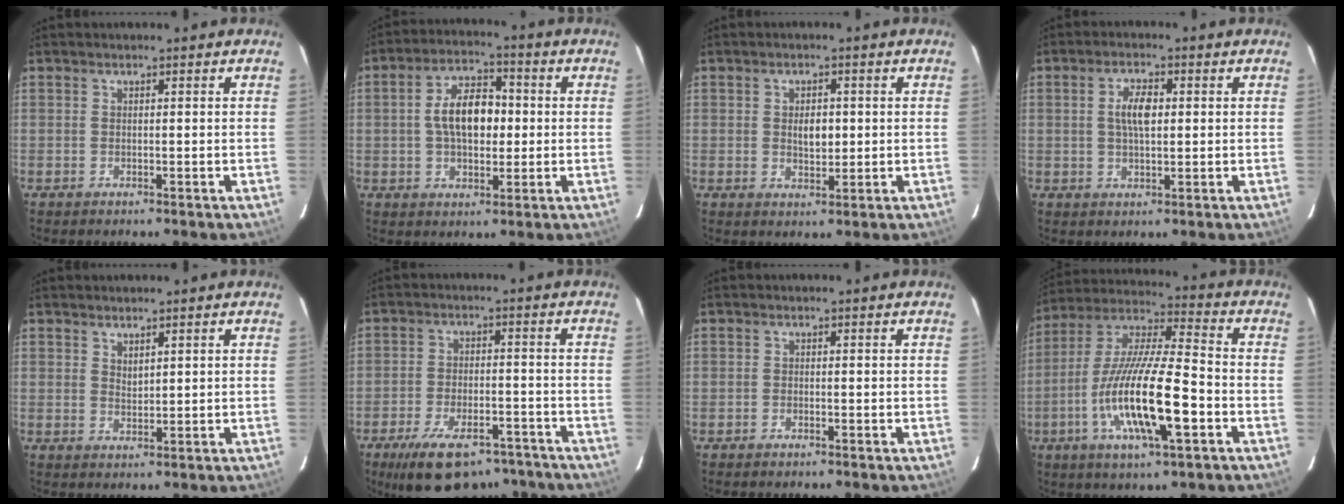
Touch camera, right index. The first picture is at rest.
{"total": 9.9, "force": [0.3, 5.5, 8.3], "torque": [-0.150, 0.019, 0.007]}
{"total": 3.8, "force": [0.3, 2.3, 3.1], "torque": [-0.050, 0.002, 0.007]}
{"total": 5.0, "force": [0.8, 2.1, 4.5], "torque": [-0.083, 0.007, 0.017]}
{"total": 2.0, "force": [1.5, 0.8, 1.0], "torque": [-0.015, -0.002, 0.028]}
{"total": 16.4, "force": [-11.9, 7.1, 8.7], "torque": [-0.173, -0.013, -0.175]}
{"total": 0.5, "force": [-0.5, 0.2, 0.2], "torque": [-0.004, 0.000, -0.010]}
{"total": 18.5, "force": [-5.8, 3.9, 17.2], "torque": [-0.337, -0.017, -0.111]}